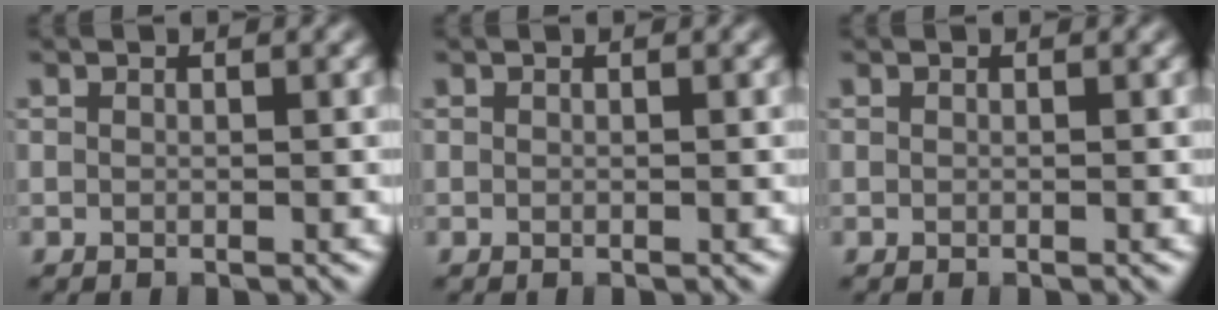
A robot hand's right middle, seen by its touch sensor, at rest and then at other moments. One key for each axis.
{"total": 0.0}
{"total": 0.0}